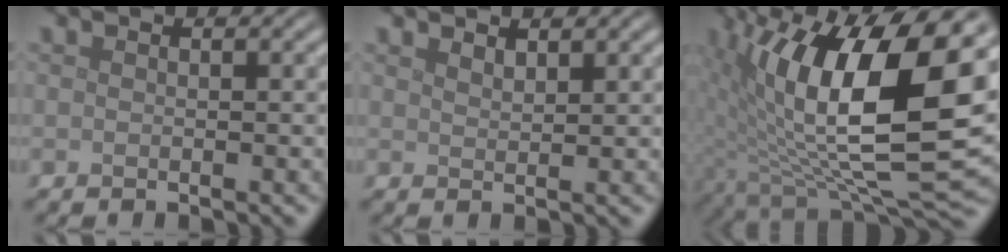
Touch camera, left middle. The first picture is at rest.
{"total": 1.3, "force": [1.2, 0.2, 0.3], "torque": [-0.005, -0.002, 0.021]}
{"total": 16.6, "force": [3.1, 7.3, 14.6], "torque": [-0.267, -0.015, 0.059]}